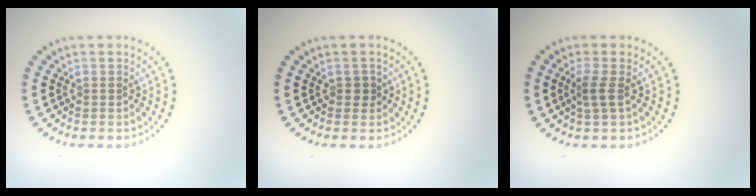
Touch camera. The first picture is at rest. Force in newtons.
{"total": 0.8, "press": 0.7, "slide": 0.3}
{"total": 1.6, "press": 1.2, "slide": 1.0}